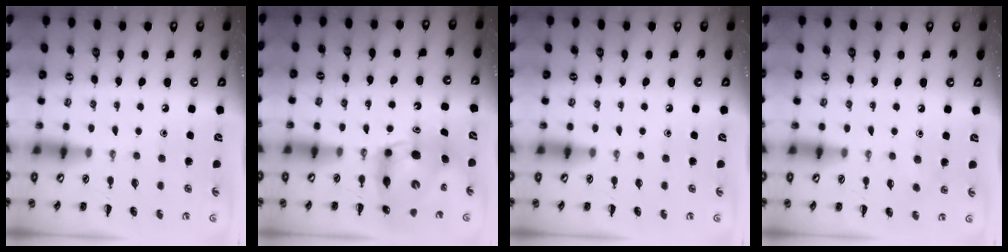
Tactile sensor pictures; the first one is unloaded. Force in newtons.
{"total": 8.9, "press": 8.6, "slide": 2.4}
{"total": 0.0}
{"total": 3.7, "press": 3.5, "slide": 1.0}